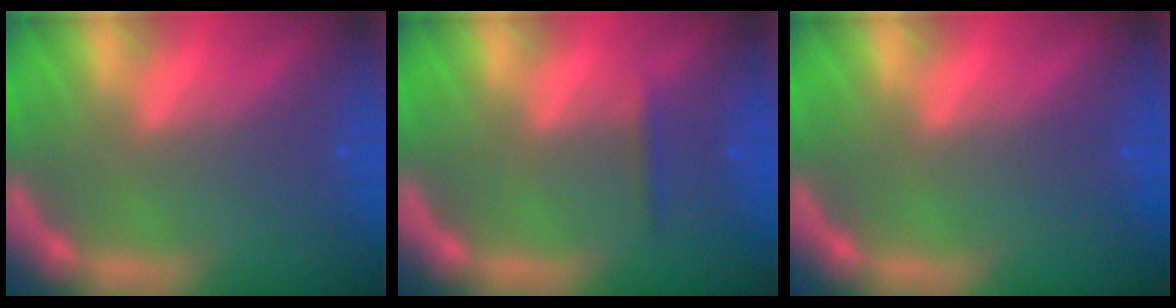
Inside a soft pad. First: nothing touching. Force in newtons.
{"total": 0.9}
{"total": 0.0}